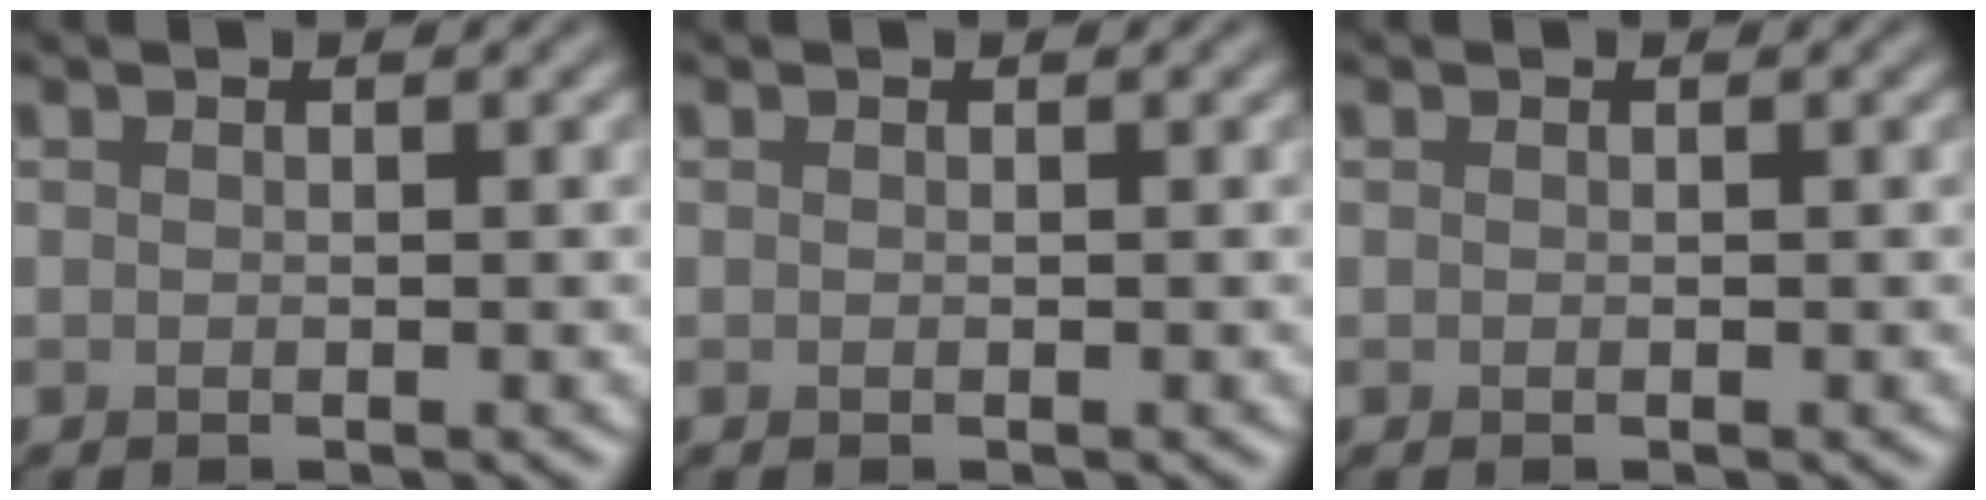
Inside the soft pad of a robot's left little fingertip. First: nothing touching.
{"total": 0.0}
{"total": 0.0}